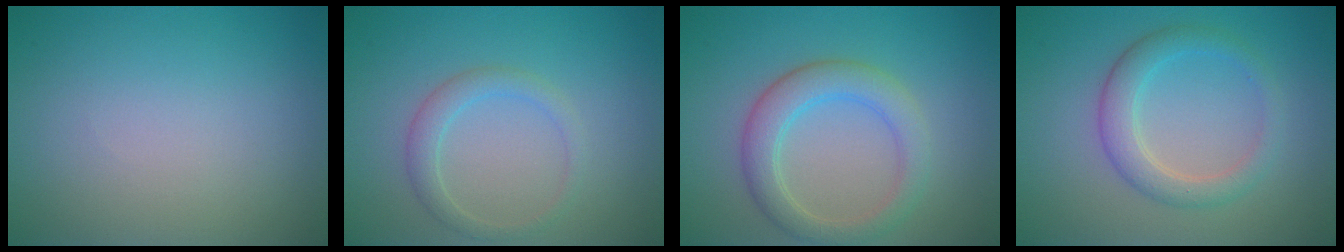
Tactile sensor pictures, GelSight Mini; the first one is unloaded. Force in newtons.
{"total": 2.0, "press": 2.0, "slide": 0.1}
{"total": 4.0, "press": 3.9, "slide": 0.4}
{"total": 3.3, "press": 3.2, "slide": 0.3}